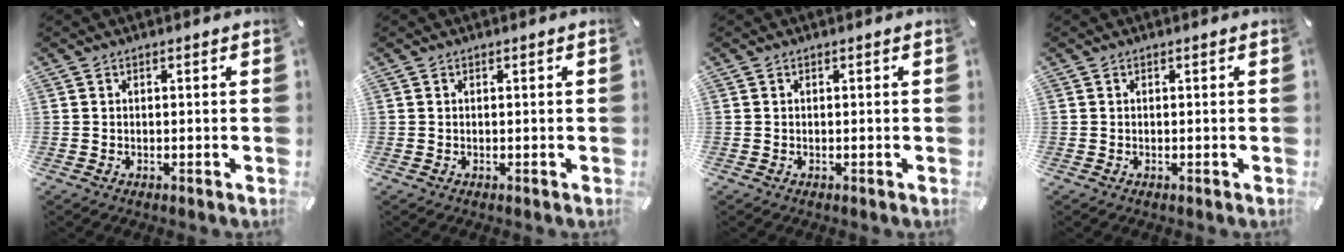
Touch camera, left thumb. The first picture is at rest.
{"total": 0.0}
{"total": 0.0}
{"total": 0.0}